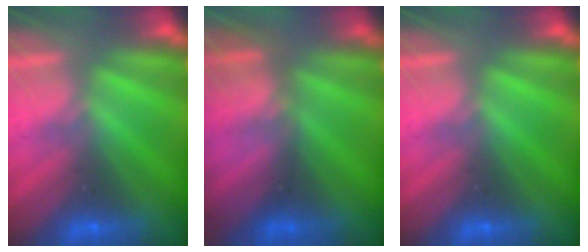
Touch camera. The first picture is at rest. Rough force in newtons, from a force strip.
{"total": 2.7}
{"total": 0.0}